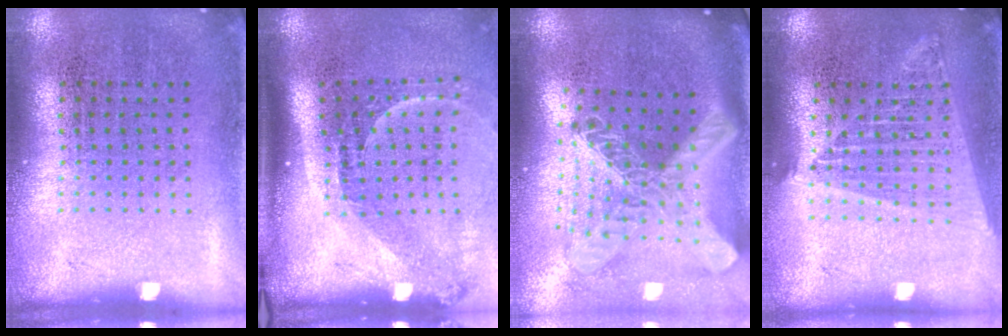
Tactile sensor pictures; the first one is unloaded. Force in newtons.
{"total": 2.2, "press": 1.5, "slide": 1.6}
{"total": 2.9, "press": 2.1, "slide": 2.0}
{"total": 1.8, "press": 1.6, "slide": 0.8}